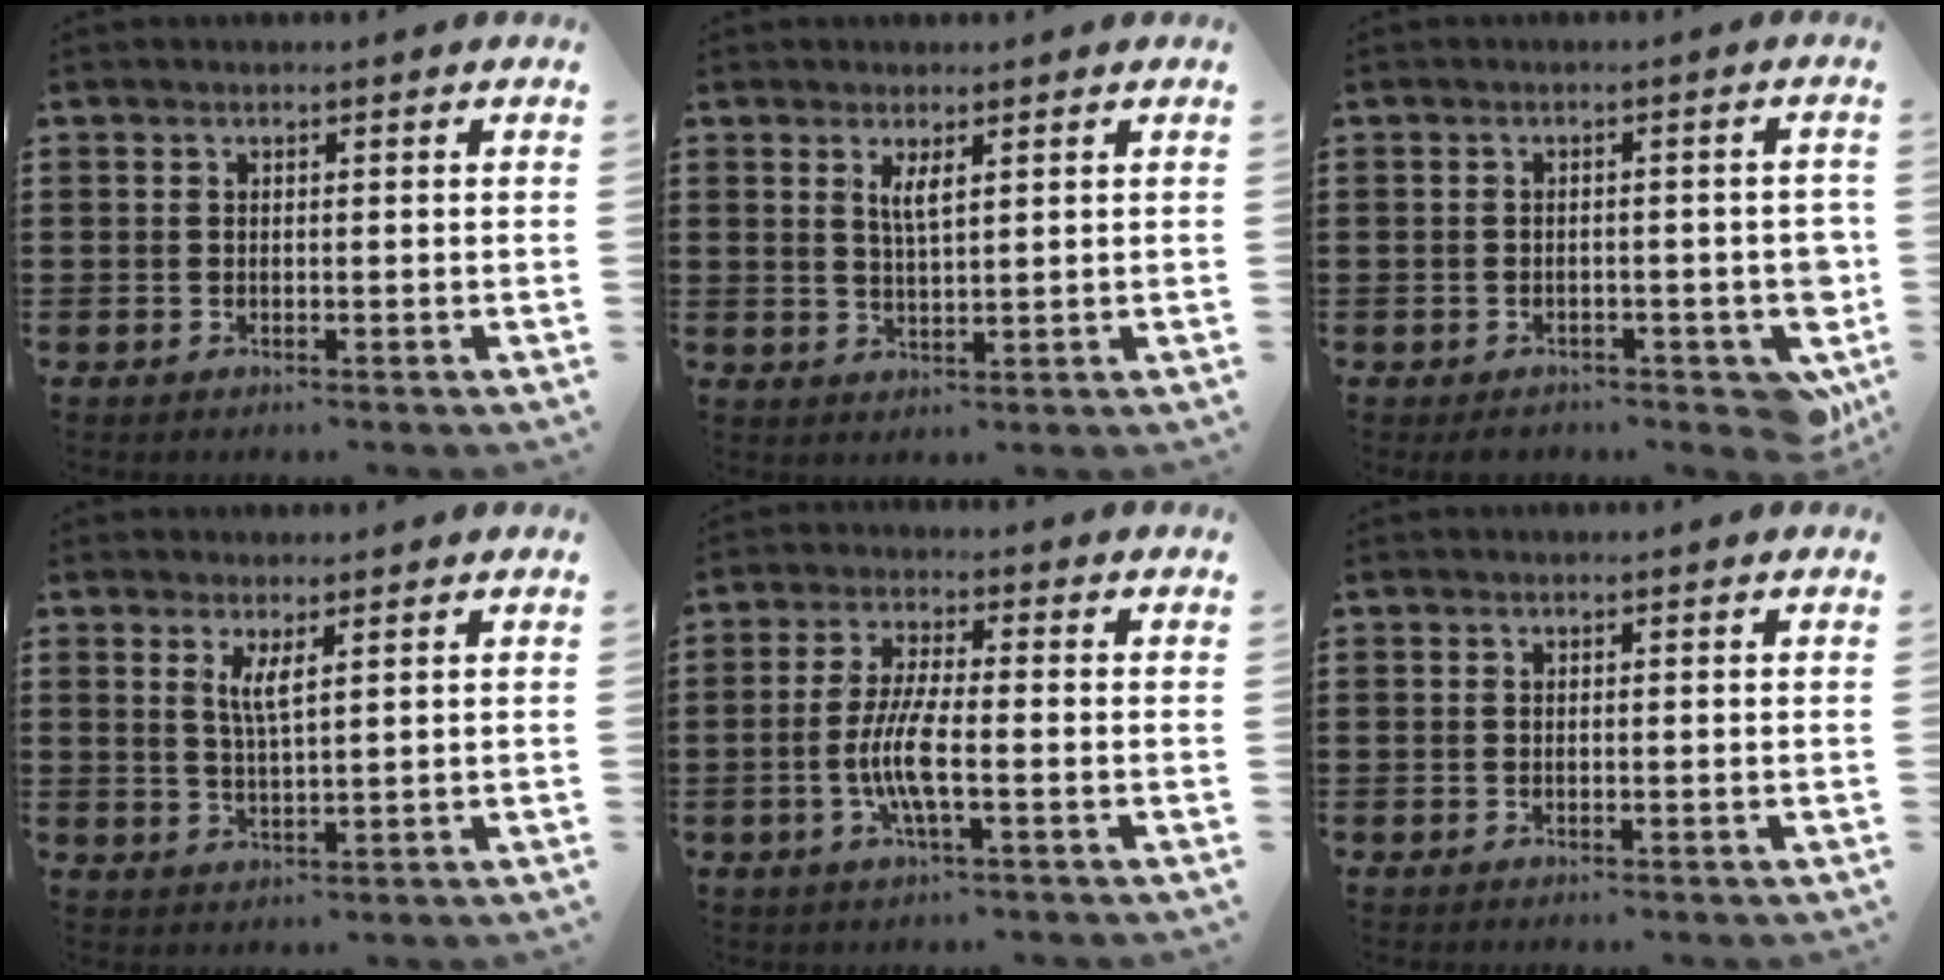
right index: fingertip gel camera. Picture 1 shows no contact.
{"total": 2.5, "force": [1.4, 0.5, 2.0], "torque": [-0.043, 0.003, 0.023]}
{"total": 3.8, "force": [-2.4, 1.9, 2.3], "torque": [-0.039, 0.006, -0.043]}
{"total": 2.9, "force": [1.6, 0.1, 2.4], "torque": [-0.052, -0.002, 0.026]}
{"total": 6.9, "force": [-1.8, 1.3, 6.6], "torque": [-0.148, -0.015, -0.042]}
{"total": 0.0}